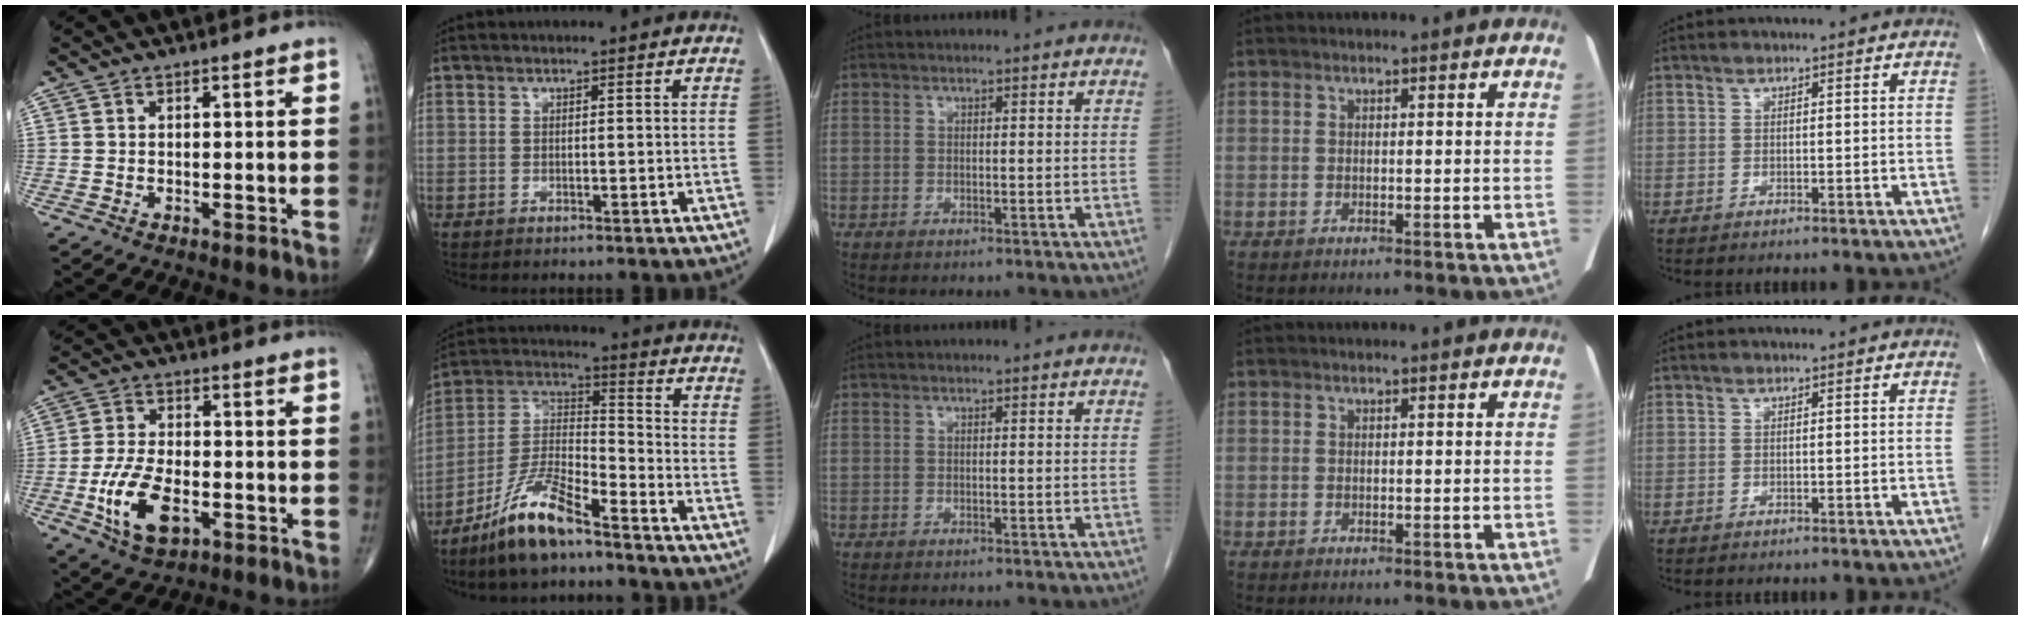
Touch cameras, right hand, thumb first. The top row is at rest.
{"thumb": {"total": 11.5, "force": [-3.5, 6.1, 9.1], "torque": [-0.173, 0.005, -0.061]}, "index": {"total": 11.5, "force": [-8.5, 2.3, 7.4], "torque": [-0.153, -0.002, -0.167]}}